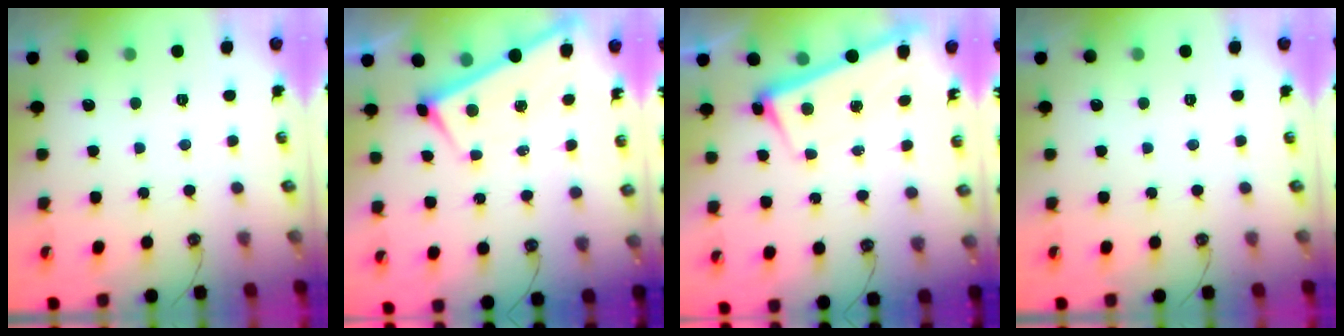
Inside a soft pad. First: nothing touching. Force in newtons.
{"total": 1.2, "press": 1.1, "slide": 0.4}
{"total": 2.6, "press": 2.5, "slide": 0.6}
{"total": 0.0}